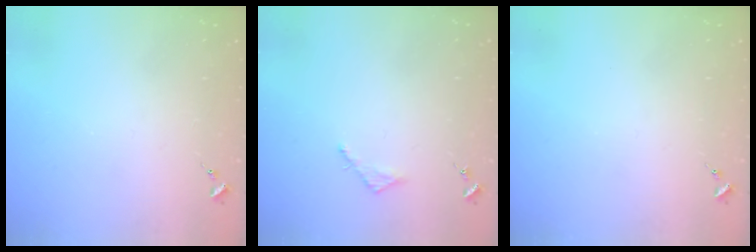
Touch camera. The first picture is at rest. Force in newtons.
{"total": 2.5, "press": 2.5, "slide": 0.2}
{"total": 0.0}